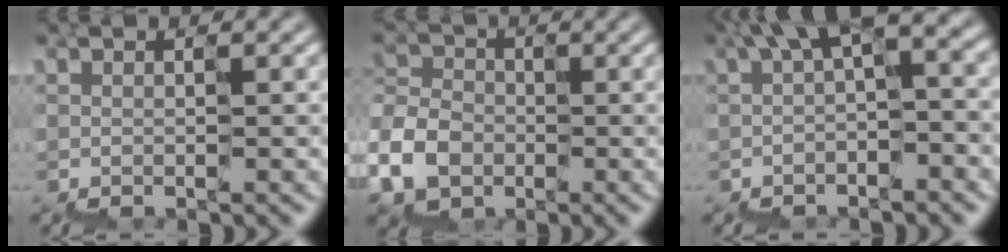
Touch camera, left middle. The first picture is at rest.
{"total": 4.6, "force": [-3.7, 2.5, -1.0], "torque": [0.007, -0.008, -0.080]}
{"total": 5.2, "force": [1.4, 1.9, 4.6], "torque": [-0.078, 0.013, 0.015]}